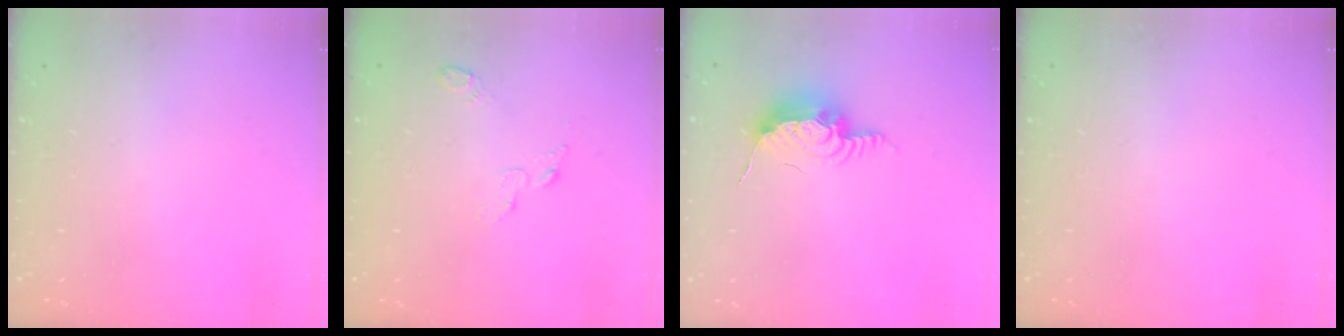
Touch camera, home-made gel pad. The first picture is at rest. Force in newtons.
{"total": 3.7, "press": 3.7, "slide": 0.3}
{"total": 10.8, "press": 10.8, "slide": 0.7}
{"total": 0.0}